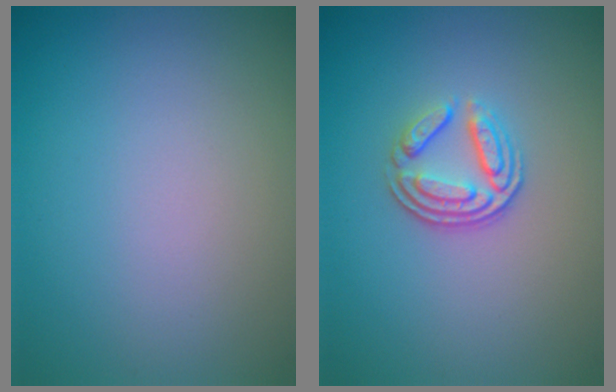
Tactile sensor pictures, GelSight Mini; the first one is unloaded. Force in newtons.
{"total": 3.6, "press": 2.7, "slide": 2.4}